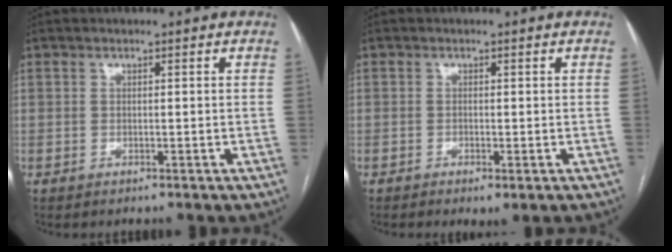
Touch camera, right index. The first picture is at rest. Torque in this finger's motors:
{"motor_torque": [1.15, -0.91, 0.20, 0.06]}